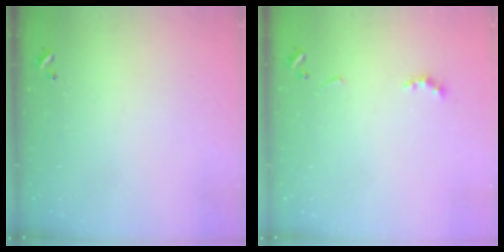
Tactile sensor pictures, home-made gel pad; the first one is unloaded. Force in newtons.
{"total": 2.9, "press": 2.8, "slide": 0.6}